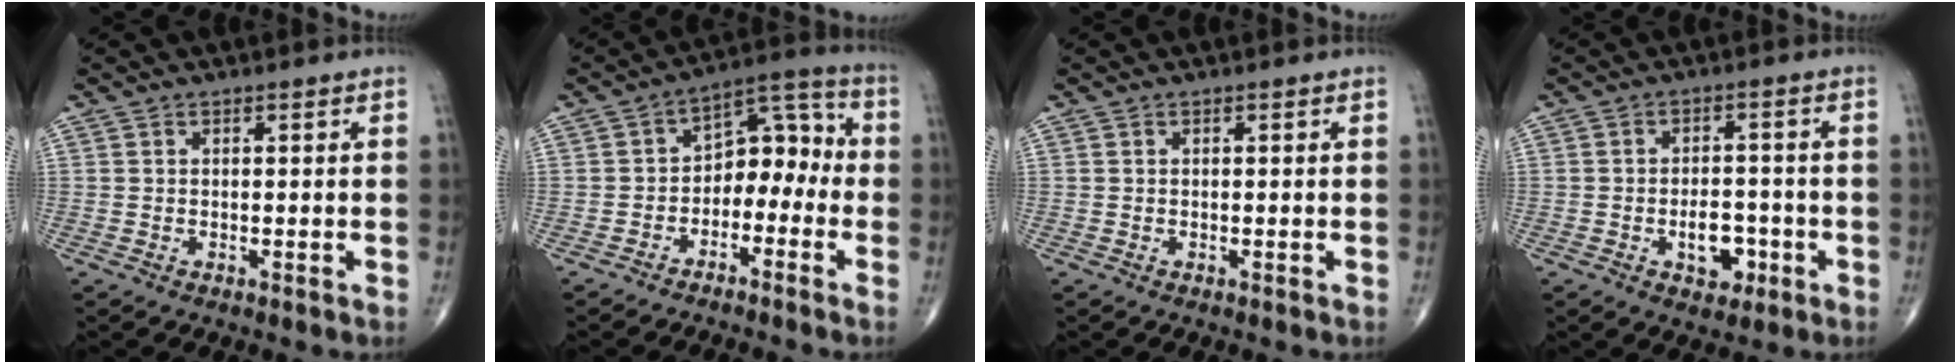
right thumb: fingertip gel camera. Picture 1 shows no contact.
{"total": 9.7, "force": [-2.8, 6.4, 6.7], "torque": [-0.057, 0.060, -0.057]}
{"total": 0.0}
{"total": 6.0, "force": [-2.2, 3.7, 4.2], "torque": [-0.039, 0.016, -0.029]}